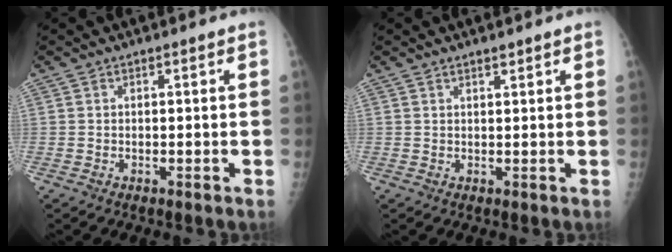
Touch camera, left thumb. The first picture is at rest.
{"total": 1.2, "force": [1.0, 0.2, 0.6], "torque": [-0.006, -0.007, 0.019]}